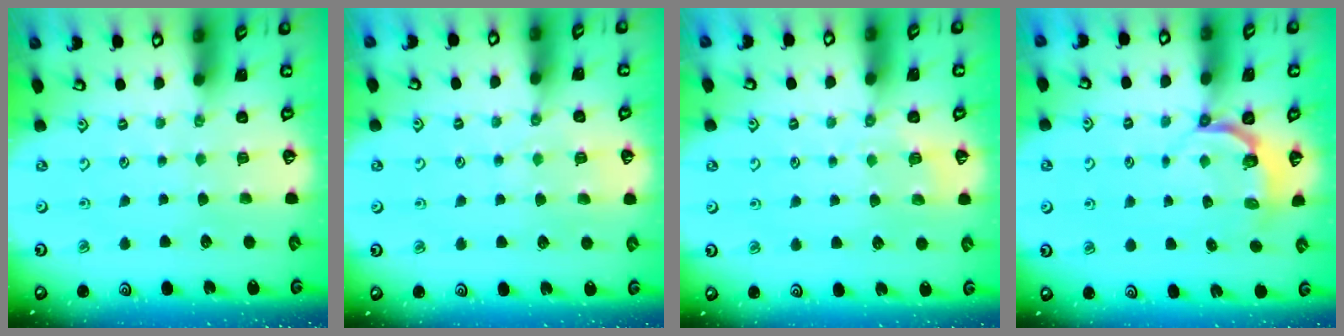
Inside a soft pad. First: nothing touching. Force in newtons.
{"total": 4.0, "press": 3.9, "slide": 0.5}
{"total": 3.3, "press": 3.0, "slide": 1.5}
{"total": 4.3, "press": 3.1, "slide": 3.0}